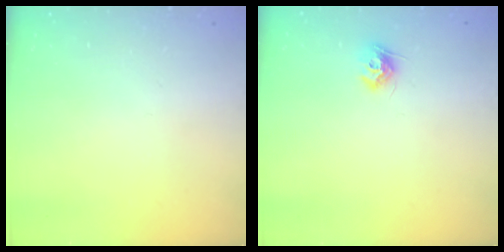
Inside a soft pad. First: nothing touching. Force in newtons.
{"total": 8.1, "press": 8.1, "slide": 0.2}